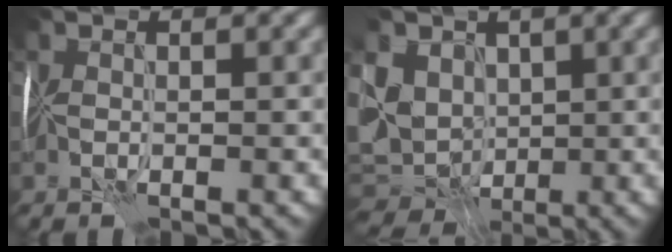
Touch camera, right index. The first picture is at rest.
{"total": 8.6, "force": [1.1, 7.0, 4.9], "torque": [-0.100, 0.002, 0.025]}